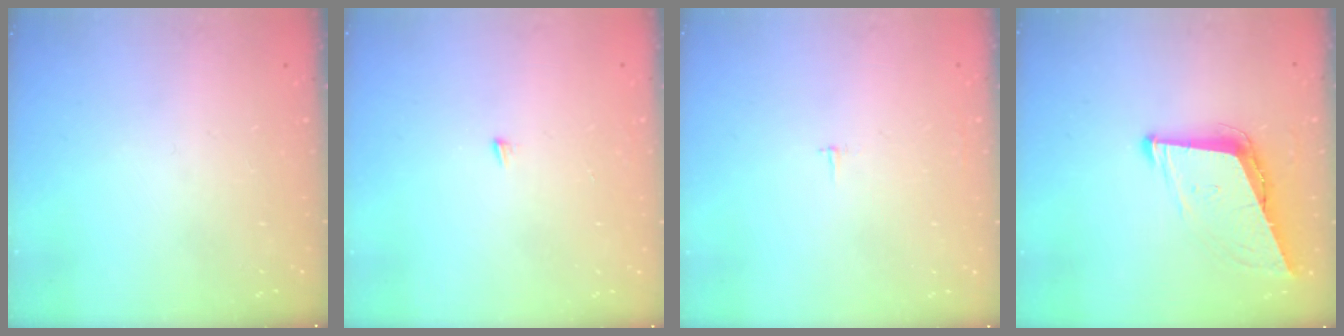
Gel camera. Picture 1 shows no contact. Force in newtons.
{"total": 3.9, "press": 3.9, "slide": 0.3}
{"total": 1.8, "press": 1.8, "slide": 0.1}
{"total": 9.3, "press": 8.9, "slide": 2.7}